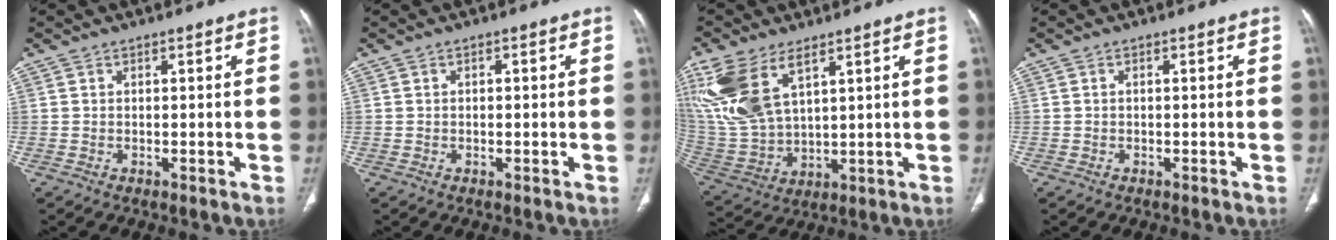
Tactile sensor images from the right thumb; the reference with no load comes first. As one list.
[{"total": 0.9, "force": [0.1, 0.4, 0.8], "torque": [-0.017, 0.004, 0.002]}, {"total": 16.8, "force": [8.3, 8.5, 12.0], "torque": [-0.267, -0.023, 0.182]}, {"total": 0.0}]